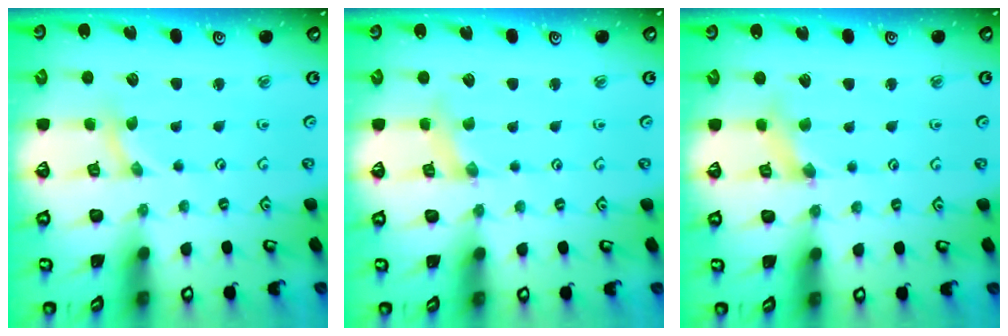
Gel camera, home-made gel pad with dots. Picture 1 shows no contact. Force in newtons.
{"total": 1.7, "press": 1.7, "slide": 0.2}
{"total": 1.9, "press": 1.9, "slide": 0.2}